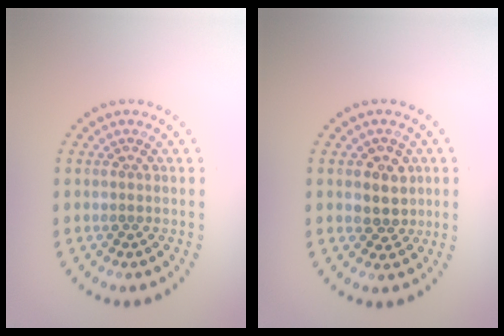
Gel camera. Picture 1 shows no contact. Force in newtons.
{"total": 2.8, "press": 2.7, "slide": 0.7}